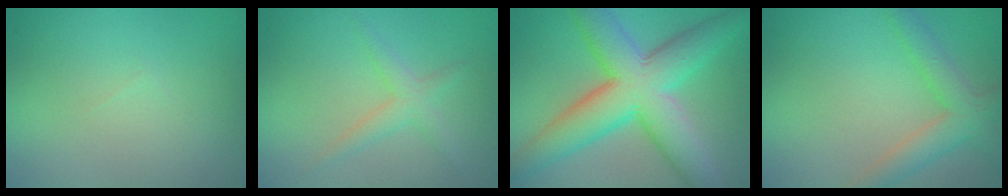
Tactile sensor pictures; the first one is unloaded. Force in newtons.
{"total": 2.1, "press": 2.1, "slide": 0.1}
{"total": 10.8, "press": 10.8, "slide": 0.3}
{"total": 4.1, "press": 4.1, "slide": 0.3}